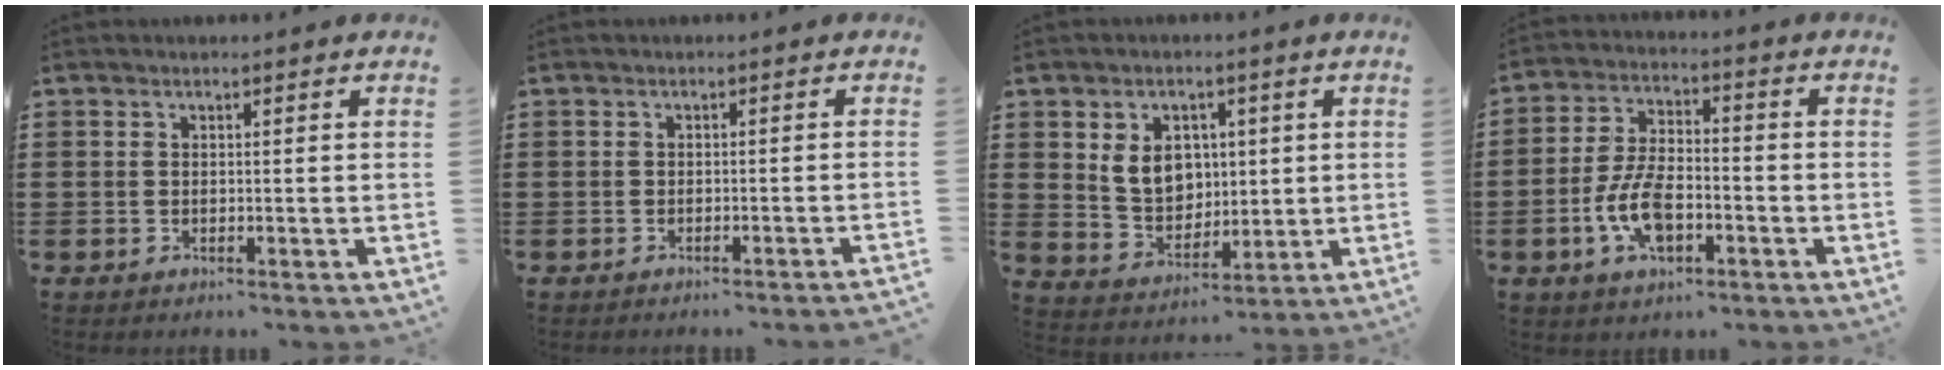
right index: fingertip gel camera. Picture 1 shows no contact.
{"total": 1.0, "force": [-0.9, -0.3, 0.4], "torque": [-0.006, -0.001, -0.017]}
{"total": 7.0, "force": [1.5, 5.7, 3.9], "torque": [-0.079, 0.011, 0.025]}
{"total": 8.4, "force": [-2.9, 4.2, 6.7], "torque": [-0.151, -0.001, -0.056]}